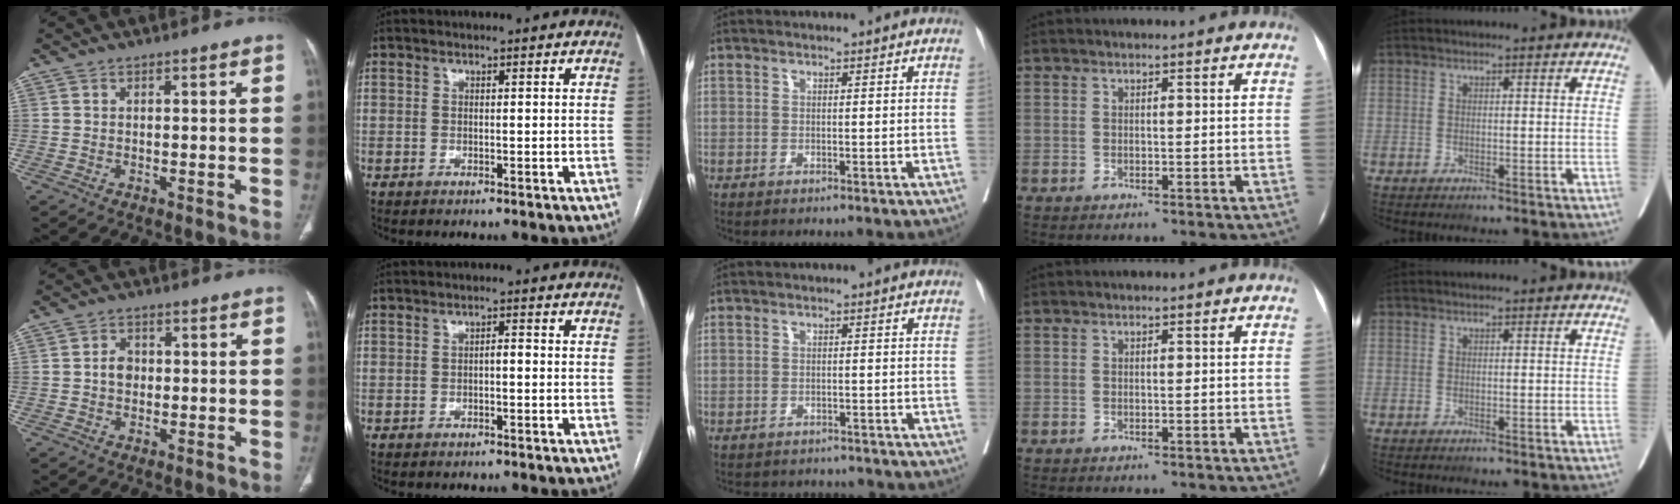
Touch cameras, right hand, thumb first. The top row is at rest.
{"thumb": {"total": 3.1, "force": [-0.1, 2.5, 1.8], "torque": [-0.021, 0.008, -0.007]}, "index": {"total": 1.3, "force": [-0.3, 0.4, 1.2], "torque": [-0.017, 0.004, -0.006]}, "middle": {"total": 4.9, "force": [-4.5, 1.8, -0.1], "torque": [0.007, 0.001, -0.055]}}